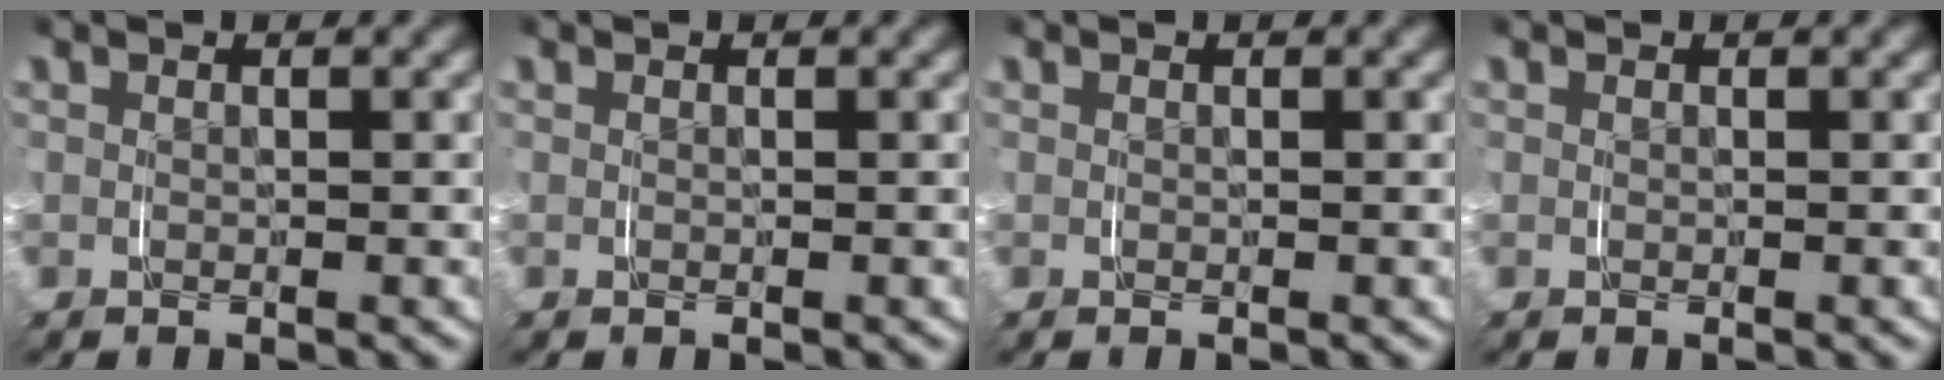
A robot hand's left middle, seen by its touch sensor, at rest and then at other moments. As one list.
[{"total": 0.0}, {"total": 0.0}, {"total": 0.0}]